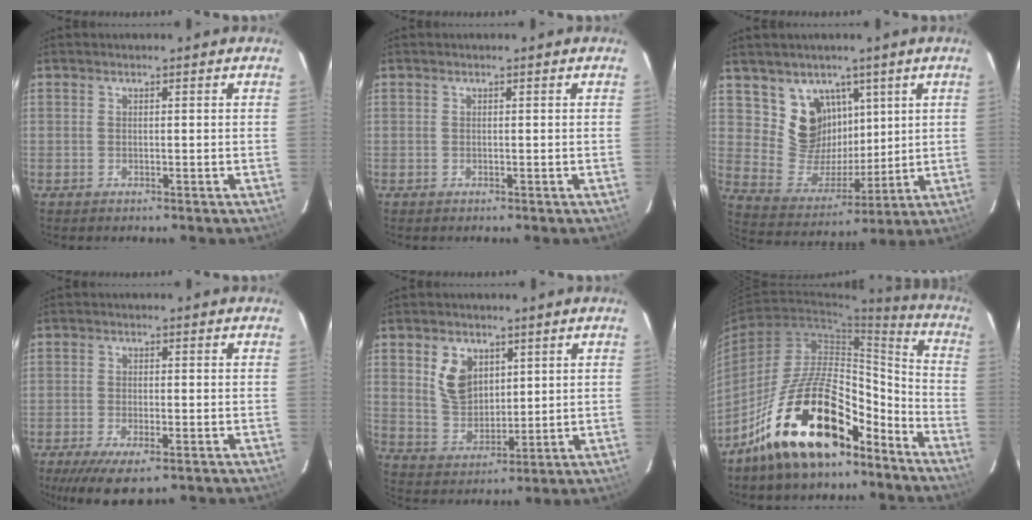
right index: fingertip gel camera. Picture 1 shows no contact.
{"total": 0.0}
{"total": 11.6, "force": [6.2, 9.1, 3.7], "torque": [-0.071, -0.003, 0.135]}
{"total": 8.4, "force": [-5.2, 2.7, 6.0], "torque": [-0.133, -0.033, -0.087]}
{"total": 8.3, "force": [3.4, 5.7, 5.0], "torque": [-0.096, 0.008, 0.074]}
{"total": 20.8, "force": [-14.6, 8.2, 12.3], "torque": [-0.213, 0.033, -0.240]}